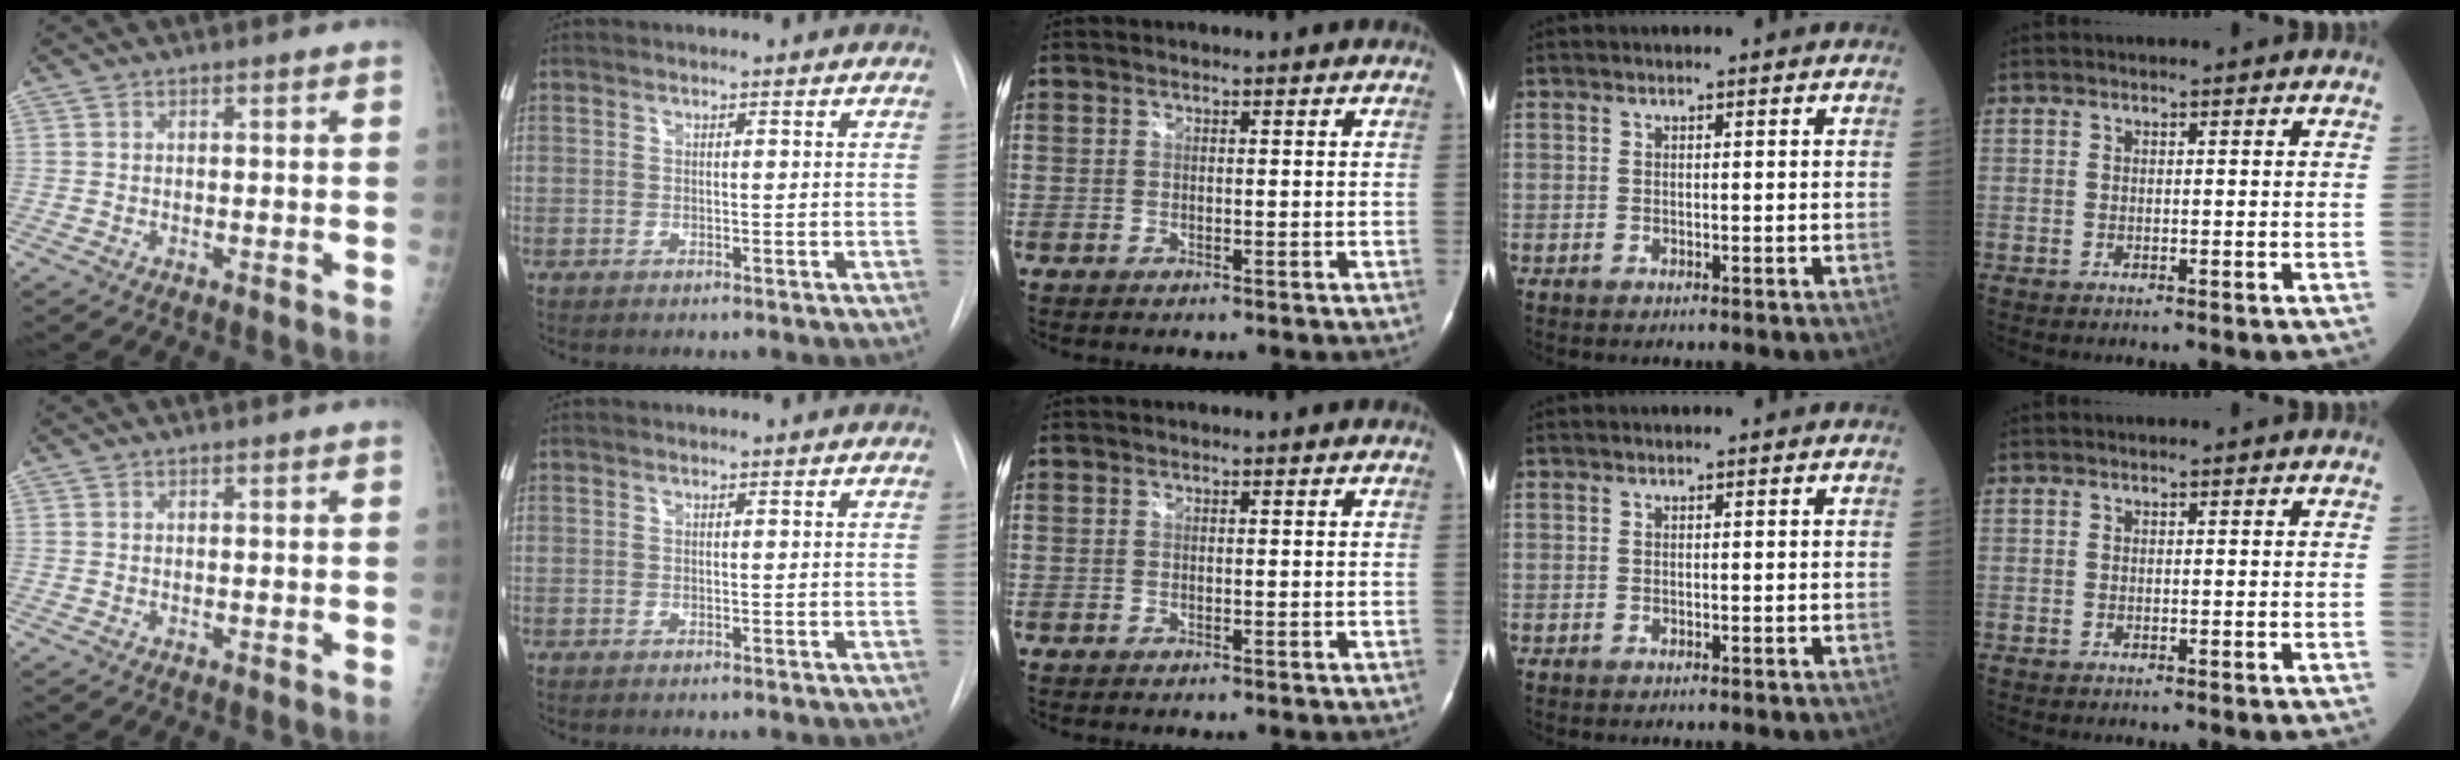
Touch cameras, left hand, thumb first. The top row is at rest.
{}